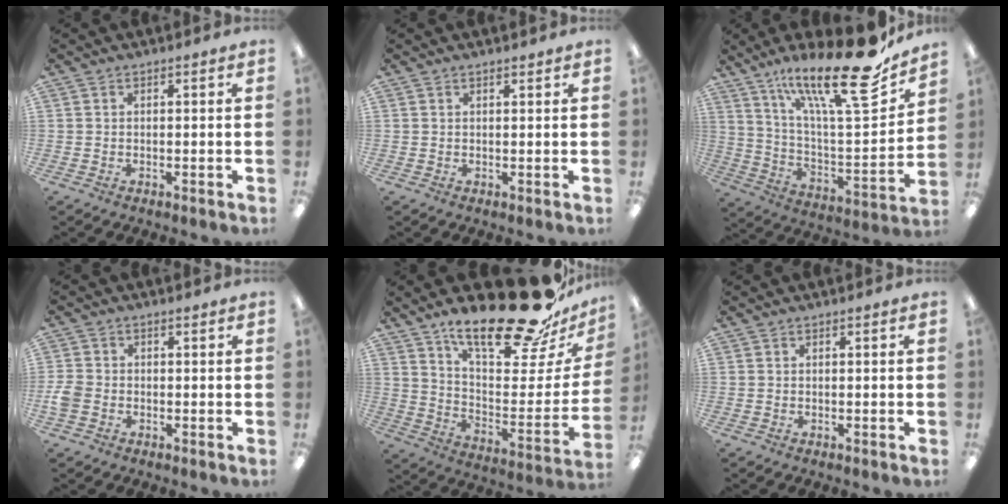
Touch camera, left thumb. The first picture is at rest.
{"total": 0.8, "force": [0.7, 0.2, 0.3], "torque": [0.002, -0.004, 0.012]}
{"total": 25.4, "force": [18.4, 5.7, 16.7], "torque": [-0.260, -0.124, 0.298]}
{"total": 3.5, "force": [-1.0, 2.7, 1.9], "torque": [-0.036, 0.006, -0.018]}
{"total": 25.3, "force": [19.7, 6.9, 14.3], "torque": [-0.196, -0.144, 0.322]}
{"total": 0.0}